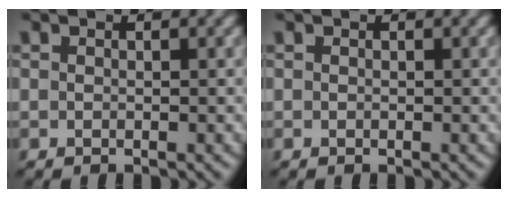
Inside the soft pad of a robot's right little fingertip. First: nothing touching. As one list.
[{"total": 0.0}]